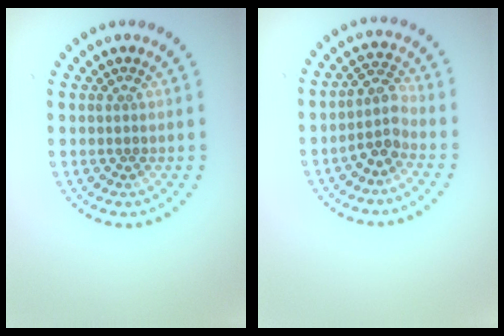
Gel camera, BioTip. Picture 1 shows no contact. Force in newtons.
{"total": 2.6, "press": 2.1, "slide": 1.6}